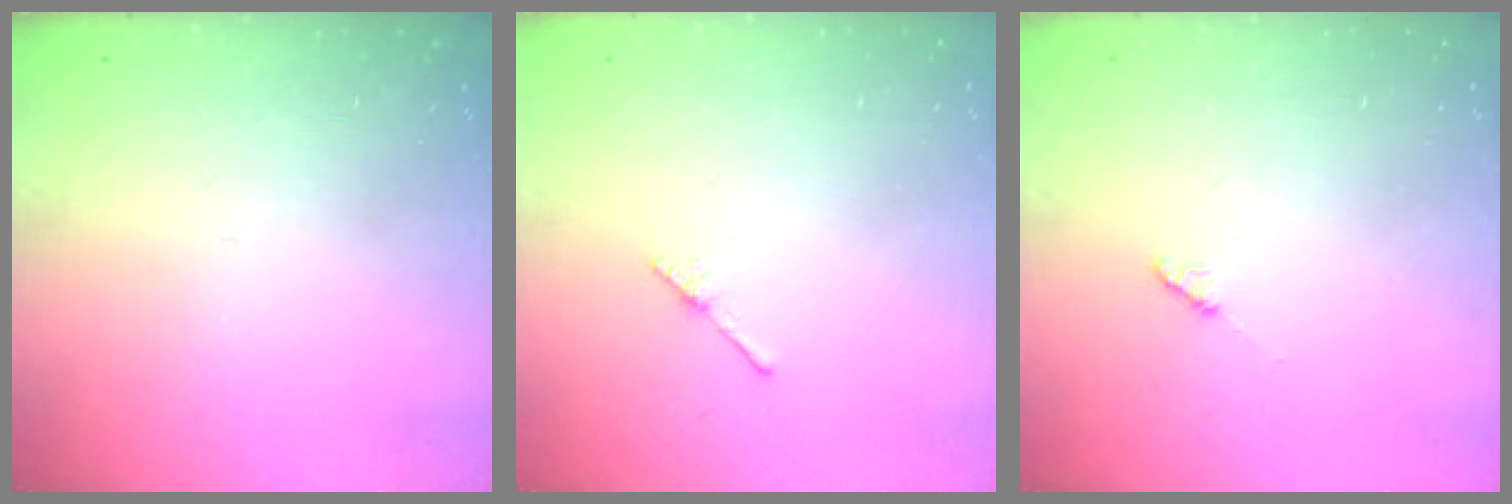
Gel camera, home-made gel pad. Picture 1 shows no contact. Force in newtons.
{"total": 2.0, "press": 2.0, "slide": 0.2}
{"total": 2.2, "press": 2.2, "slide": 0.3}